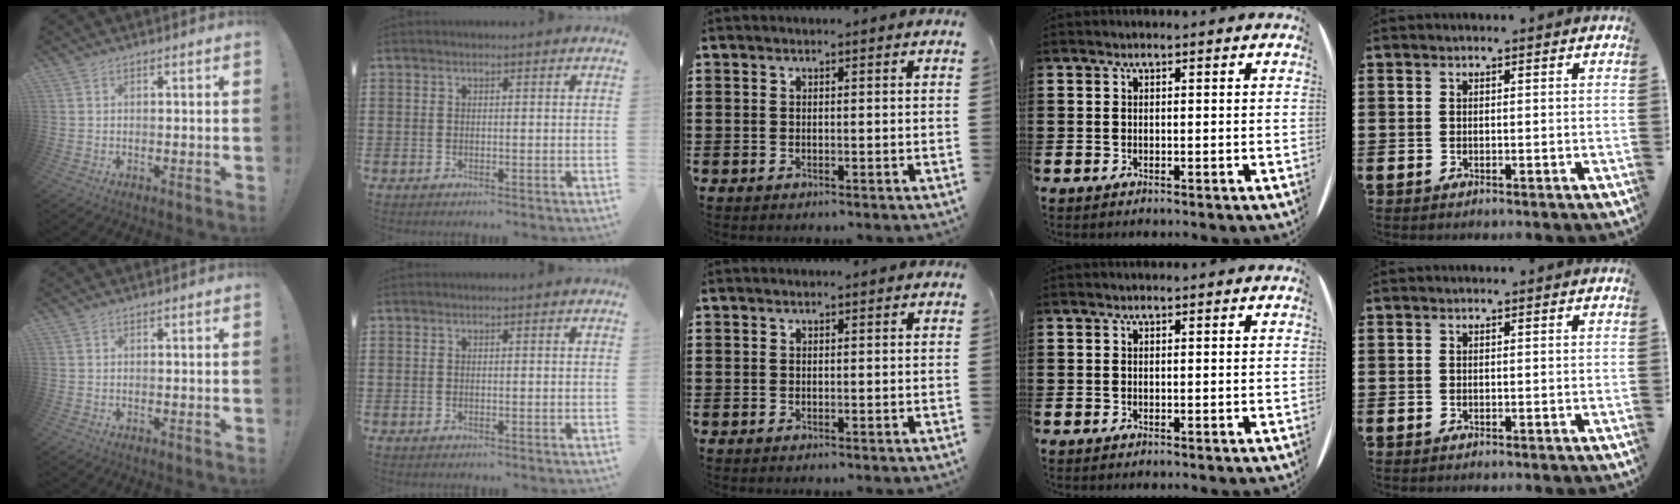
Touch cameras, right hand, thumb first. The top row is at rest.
{}